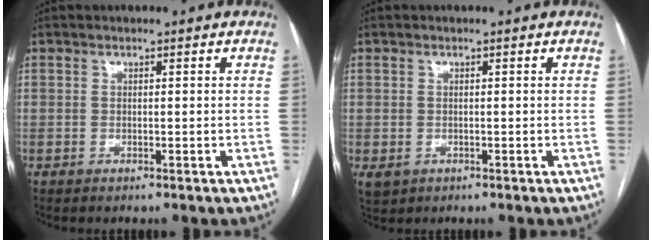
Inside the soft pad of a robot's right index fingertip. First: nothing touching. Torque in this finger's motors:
{"motor_torque": [0.08, -0.05, -0.04, -0.05]}